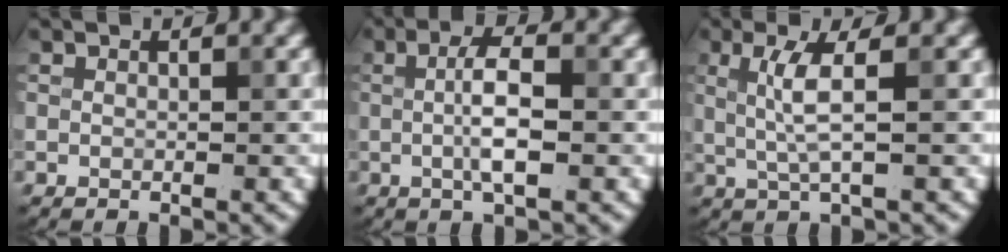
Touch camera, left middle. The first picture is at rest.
{"total": 3.7, "force": [-0.1, 0.9, 3.6], "torque": [-0.067, 0.003, -0.004]}
{"total": 3.1, "force": [0.5, 0.5, 3.0], "torque": [-0.068, -0.002, 0.011]}